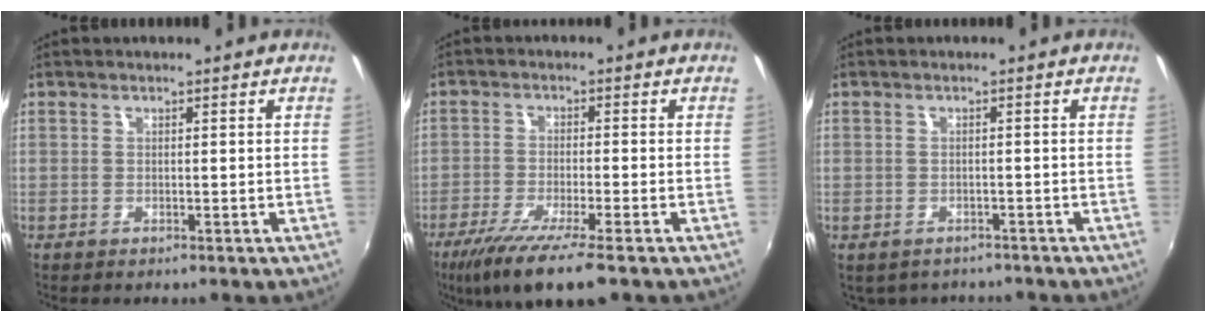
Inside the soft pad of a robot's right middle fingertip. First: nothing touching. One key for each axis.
{"total": 10.7, "fx": -7.2, "fy": 1.2, "fz": 7.8, "tx": -0.167, "ty": -0.037, "tz": -0.128}
{"total": 4.3, "fx": -3.4, "fy": 2.4, "fz": 1.2, "tx": -0.031, "ty": -0.017, "tz": -0.041}